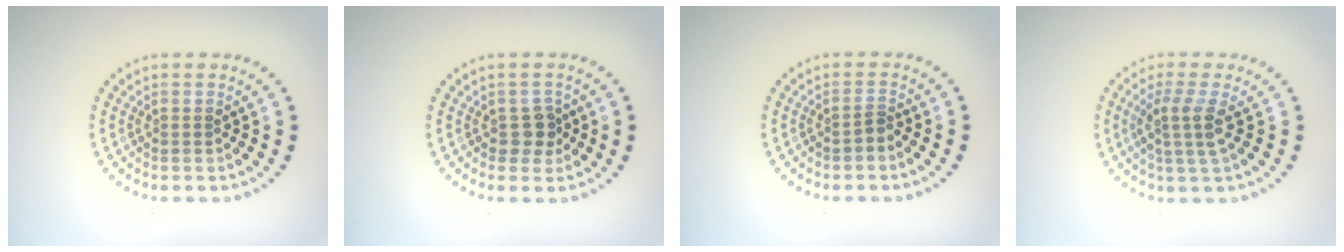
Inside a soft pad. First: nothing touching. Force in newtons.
{"total": 1.7, "press": 1.5, "slide": 0.8}
{"total": 0.7, "press": 0.4, "slide": 0.5}
{"total": 2.6, "press": 2.0, "slide": 1.6}